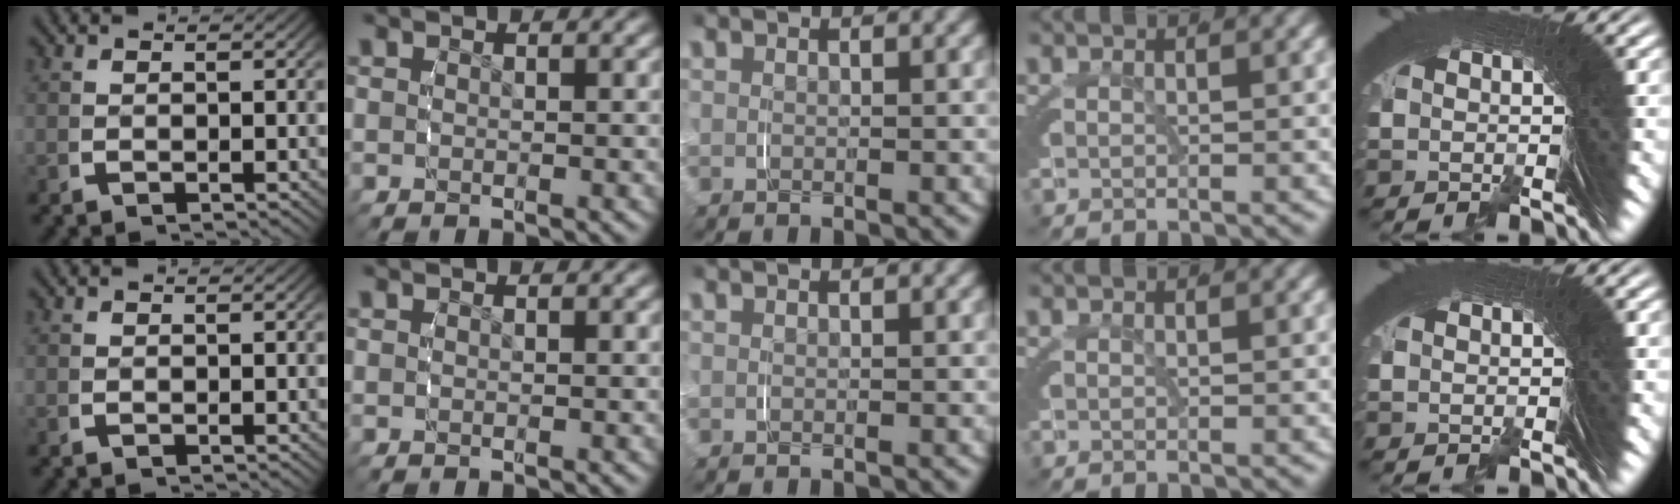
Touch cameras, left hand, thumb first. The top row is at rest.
{}